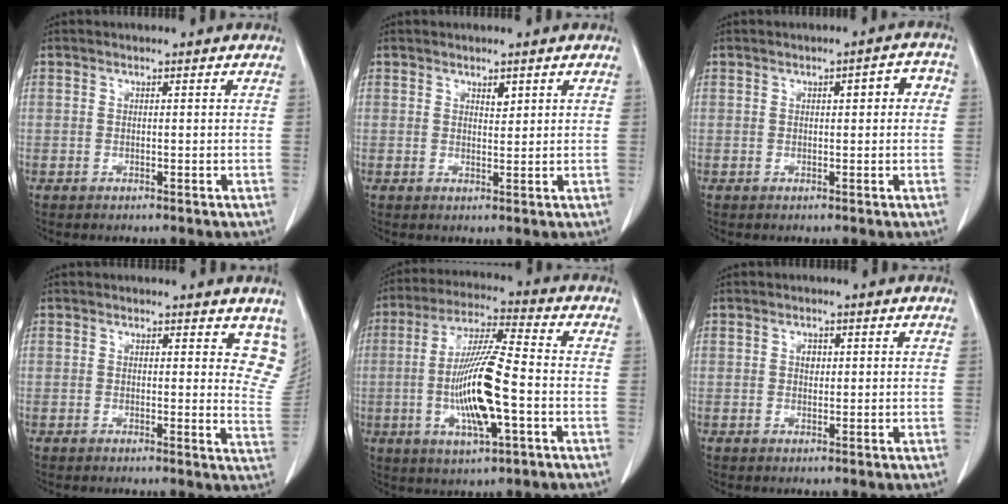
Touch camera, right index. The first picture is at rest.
{"total": 1.3, "force": [0.9, 0.6, 0.8], "torque": [-0.011, -0.005, 0.014]}
{"total": 3.3, "force": [0.4, 1.1, 3.0], "torque": [-0.037, 0.019, 0.002]}
{"total": 6.7, "force": [5.5, 2.6, 2.7], "torque": [-0.008, -0.024, 0.036]}
{"total": 13.7, "force": [-2.6, 1.6, 13.3], "torque": [-0.260, -0.003, -0.045]}
{"total": 1.3, "force": [0.3, 0.9, 0.9], "torque": [-0.013, 0.001, 0.005]}